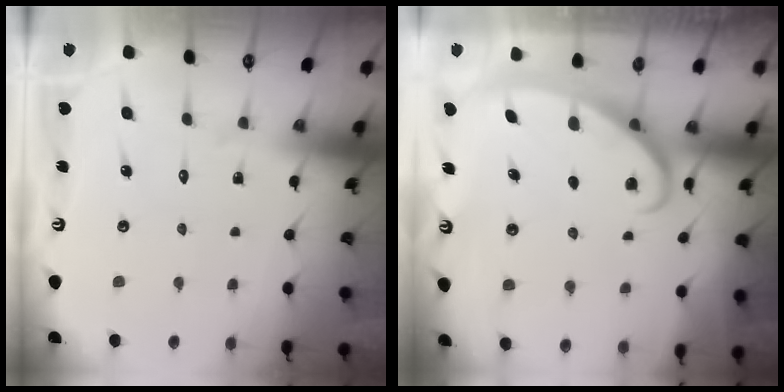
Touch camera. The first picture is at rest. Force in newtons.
{"total": 2.8, "press": 2.8, "slide": 0.3}